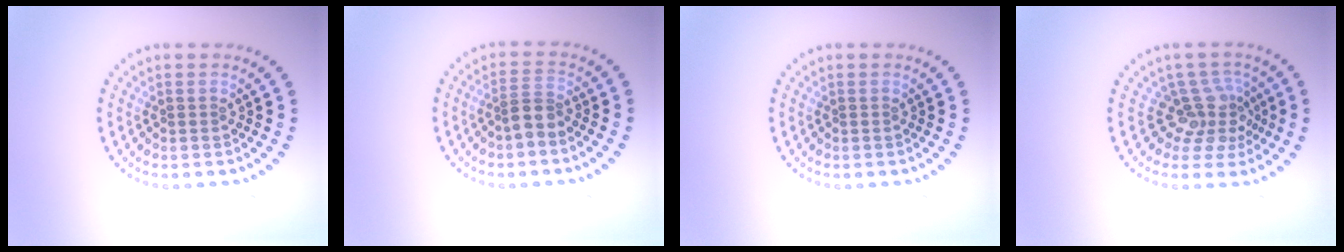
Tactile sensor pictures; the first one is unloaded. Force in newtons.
{"total": 2.2, "press": 1.7, "slide": 1.3}
{"total": 0.0}
{"total": 3.6, "press": 2.6, "slide": 2.6}